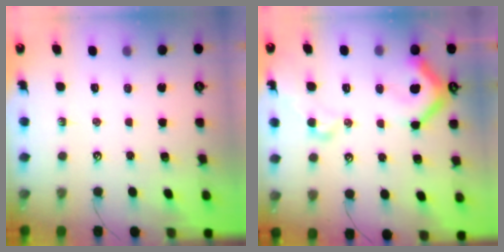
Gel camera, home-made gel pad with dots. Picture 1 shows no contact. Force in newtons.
{"total": 13.6, "press": 13.5, "slide": 1.9}